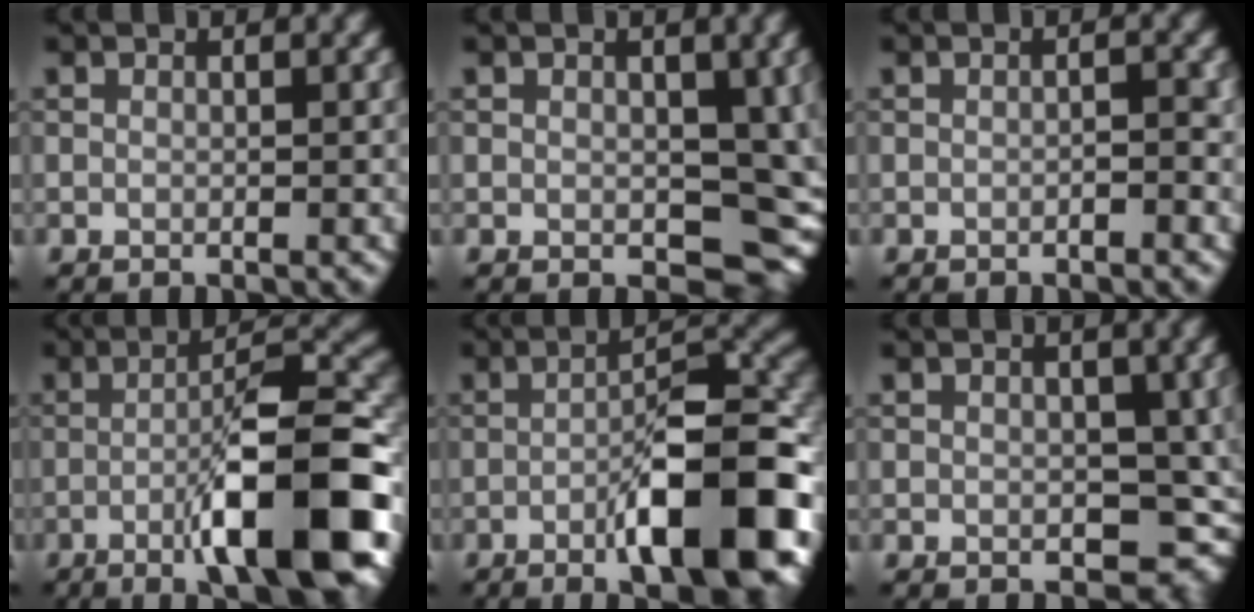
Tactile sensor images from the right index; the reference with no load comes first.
{"total": 6.2, "force": [0.0, 4.0, 4.7], "torque": [-0.060, -0.011, -0.001]}
{"total": 0.8, "force": [-0.5, 0.1, 0.7], "torque": [-0.010, 0.004, -0.007]}
{"total": 12.6, "force": [-4.6, 2.8, 11.5], "torque": [-0.164, 0.006, -0.074]}
{"total": 11.6, "force": [-4.4, 3.3, 10.3], "torque": [-0.140, 0.009, -0.070]}
{"total": 4.5, "force": [-0.2, 2.9, 3.4], "torque": [-0.043, -0.010, -0.001]}